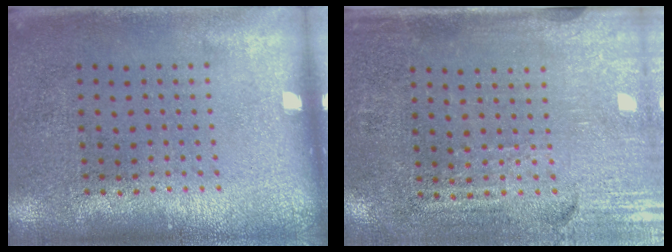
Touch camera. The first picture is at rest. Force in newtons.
{"total": 3.4, "press": 3.1, "slide": 1.4}